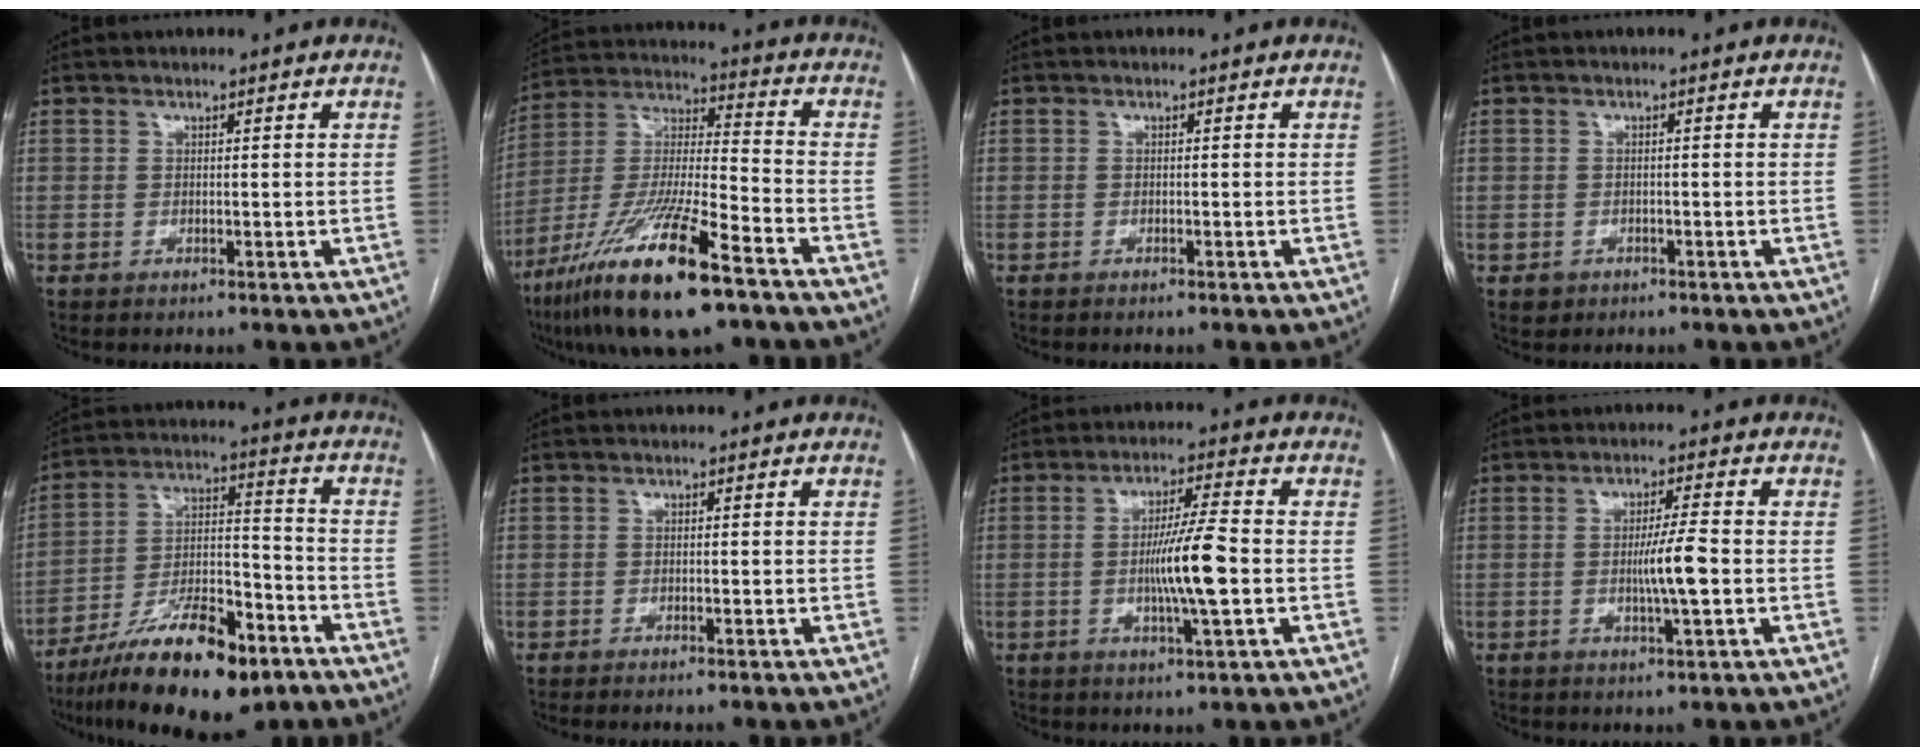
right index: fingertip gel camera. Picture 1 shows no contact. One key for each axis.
{"total": 20.5, "fx": -12.7, "fy": 2.5, "fz": 15.9, "tx": -0.324, "ty": -0.041, "tz": -0.229}
{"total": 0.6, "fx": -0.5, "fy": -0.1, "fz": 0.2, "tx": -0.009, "ty": -0.002, "tz": -0.008}
{"total": 1.9, "fx": -0.9, "fy": 1.7, "fz": 0.0, "tx": 0.000, "ty": 0.006, "tz": -0.010}
{"total": 18.3, "fx": -12.1, "fy": 5.2, "fz": 12.7, "tx": -0.220, "ty": 0.000, "tz": -0.206}
{"total": 1.6, "fx": -1.3, "fy": 0.0, "fz": 0.9, "tx": -0.014, "ty": -0.004, "tz": -0.017}
{"total": 8.8, "fx": -1.3, "fy": -0.1, "fz": 8.7, "tx": -0.159, "ty": -0.005, "tz": -0.026}
{"total": 5.5, "fx": -0.8, "fy": -0.1, "fz": 5.4, "tx": -0.097, "ty": -0.005, "tz": -0.016}